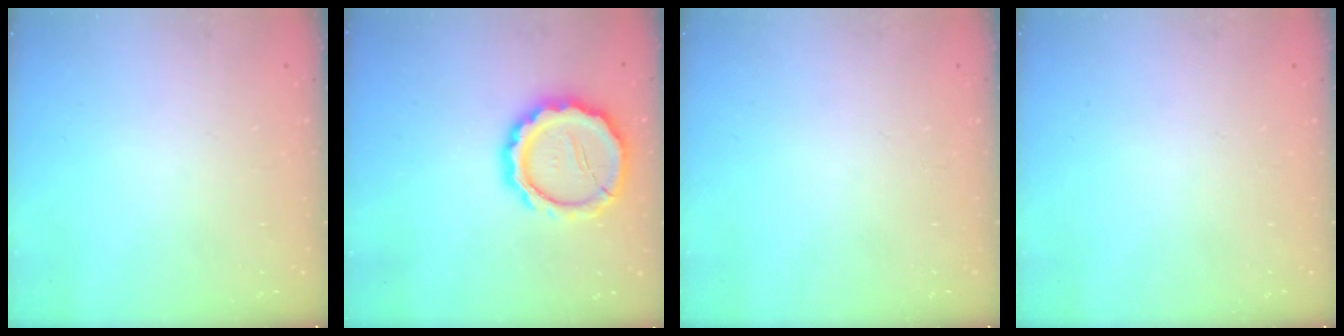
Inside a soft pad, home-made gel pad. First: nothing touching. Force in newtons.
{"total": 15.7, "press": 15.4, "slide": 3.1}
{"total": 0.0}
{"total": 0.0}